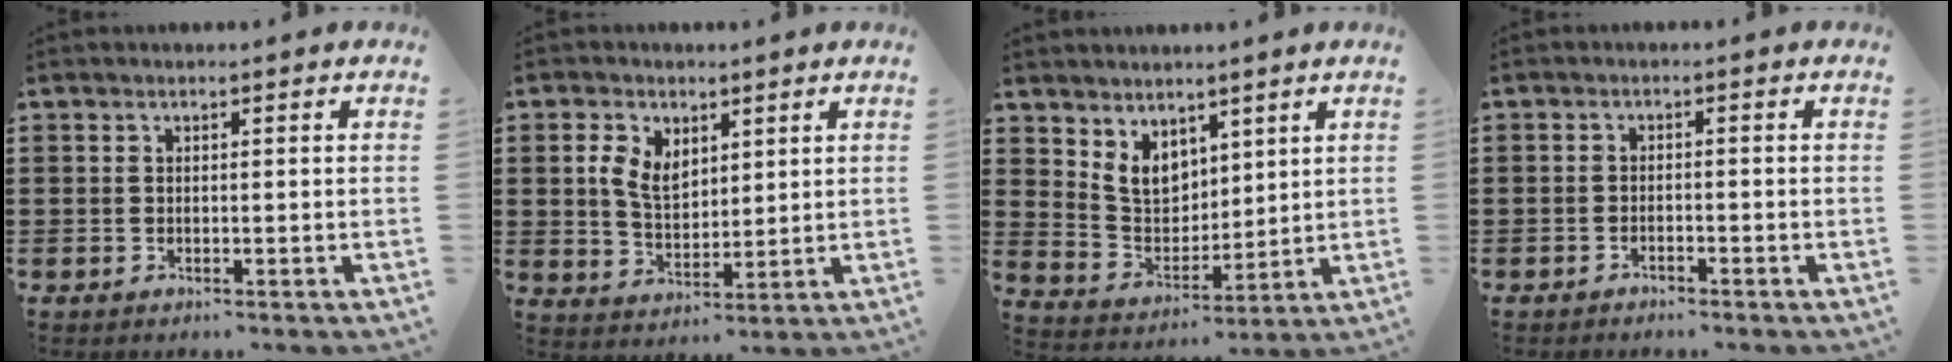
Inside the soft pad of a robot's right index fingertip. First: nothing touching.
{"total": 5.4, "force": [2.0, 3.7, 3.3], "torque": [-0.078, 0.014, 0.036]}
{"total": 6.1, "force": [3.7, 4.3, 2.2], "torque": [-0.065, -0.004, 0.071]}
{"total": 1.1, "force": [-1.1, 0.2, 0.2], "torque": [-0.008, 0.000, -0.022]}